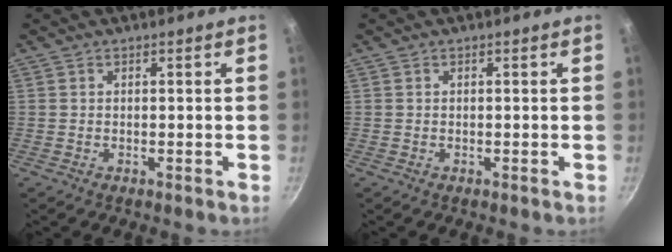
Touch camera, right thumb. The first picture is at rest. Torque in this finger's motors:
{"motor_torque": [0.02, 0.00, -0.14, 0.14, 0.00]}